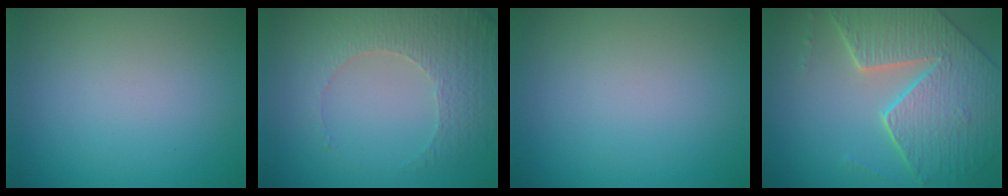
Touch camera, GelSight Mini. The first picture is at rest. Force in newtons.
{"total": 4.7, "press": 3.5, "slide": 3.1}
{"total": 0.0}
{"total": 8.5, "press": 6.0, "slide": 6.1}